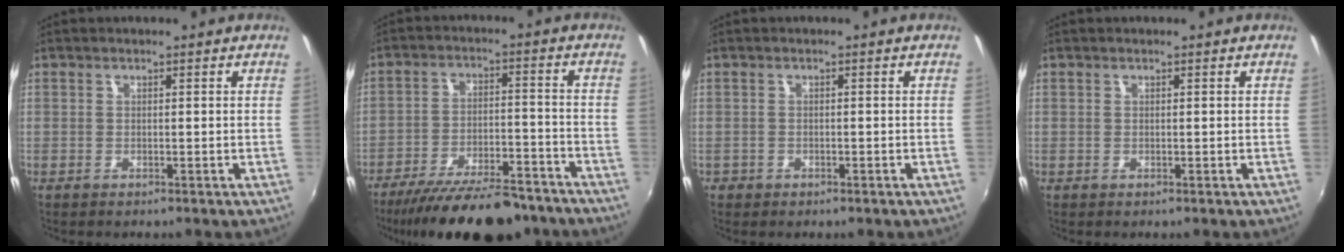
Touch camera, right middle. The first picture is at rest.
{"total": 19.4, "force": [-16.1, 5.2, 9.5], "torque": [-0.173, -0.021, -0.233]}
{"total": 1.6, "force": [-1.0, 1.2, 0.5], "torque": [-0.014, -0.002, -0.014]}
{"total": 0.0}